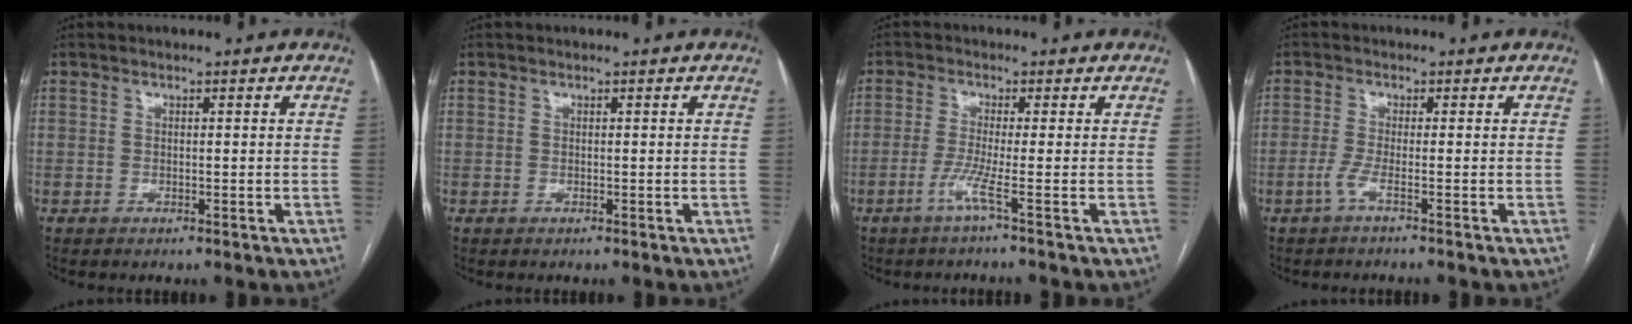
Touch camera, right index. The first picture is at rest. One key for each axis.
{"total": 0.0}
{"total": 3.4, "fx": -1.7, "fy": -1.6, "fz": 2.5, "tx": -0.053, "ty": -0.005, "tz": -0.039}
{"total": 2.0, "fx": -1.1, "fy": -0.7, "fz": 1.5, "tx": -0.034, "ty": -0.004, "tz": -0.027}